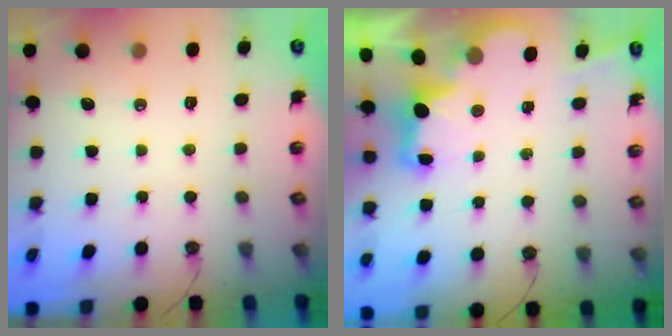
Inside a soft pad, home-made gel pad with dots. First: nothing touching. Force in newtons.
{"total": 2.9, "press": 2.9, "slide": 0.6}